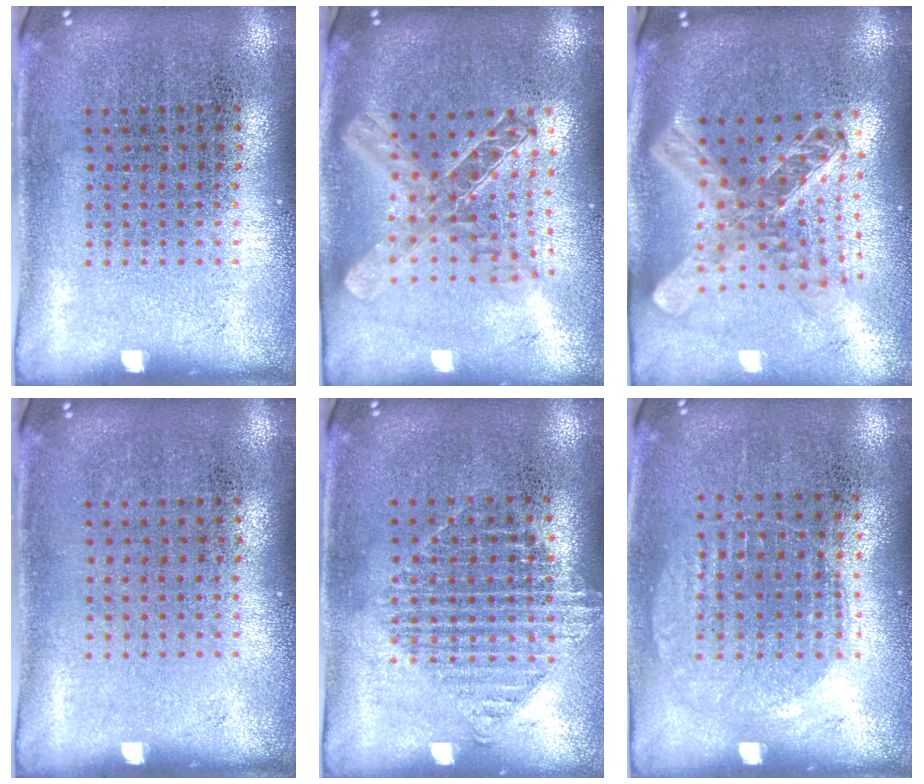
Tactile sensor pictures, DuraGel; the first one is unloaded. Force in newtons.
{"total": 2.0, "press": 1.7, "slide": 1.0}
{"total": 2.5, "press": 2.0, "slide": 1.6}
{"total": 0.0}
{"total": 1.1, "press": 1.1, "slide": 0.3}
{"total": 0.9, "press": 0.8, "slide": 0.3}